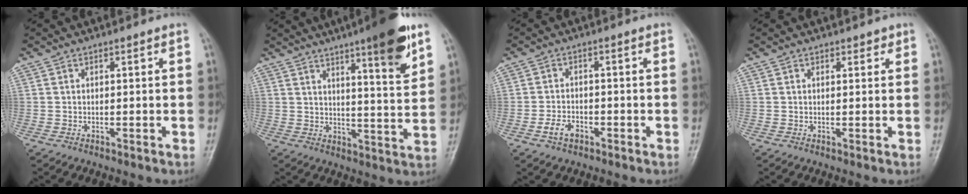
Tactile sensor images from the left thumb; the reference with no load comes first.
{"total": 13.7, "force": [8.2, 2.0, 10.8], "torque": [-0.138, -0.044, 0.117]}
{"total": 3.5, "force": [-1.9, 2.1, 2.0], "torque": [-0.036, 0.014, -0.034]}
{"total": 1.4, "force": [1.0, 0.8, 0.6], "torque": [0.004, -0.004, 0.009]}